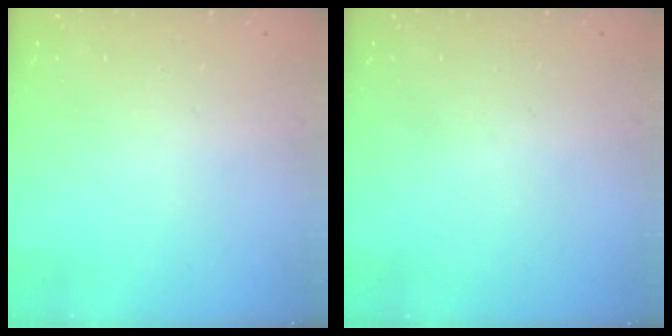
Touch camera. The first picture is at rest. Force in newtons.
{"total": 0.0}